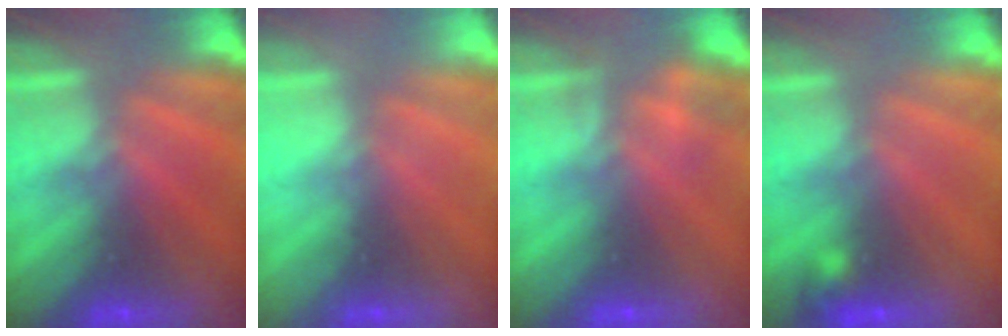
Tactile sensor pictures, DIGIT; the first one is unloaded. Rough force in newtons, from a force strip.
{"total": 2.1}
{"total": 2.3}
{"total": 3.1}